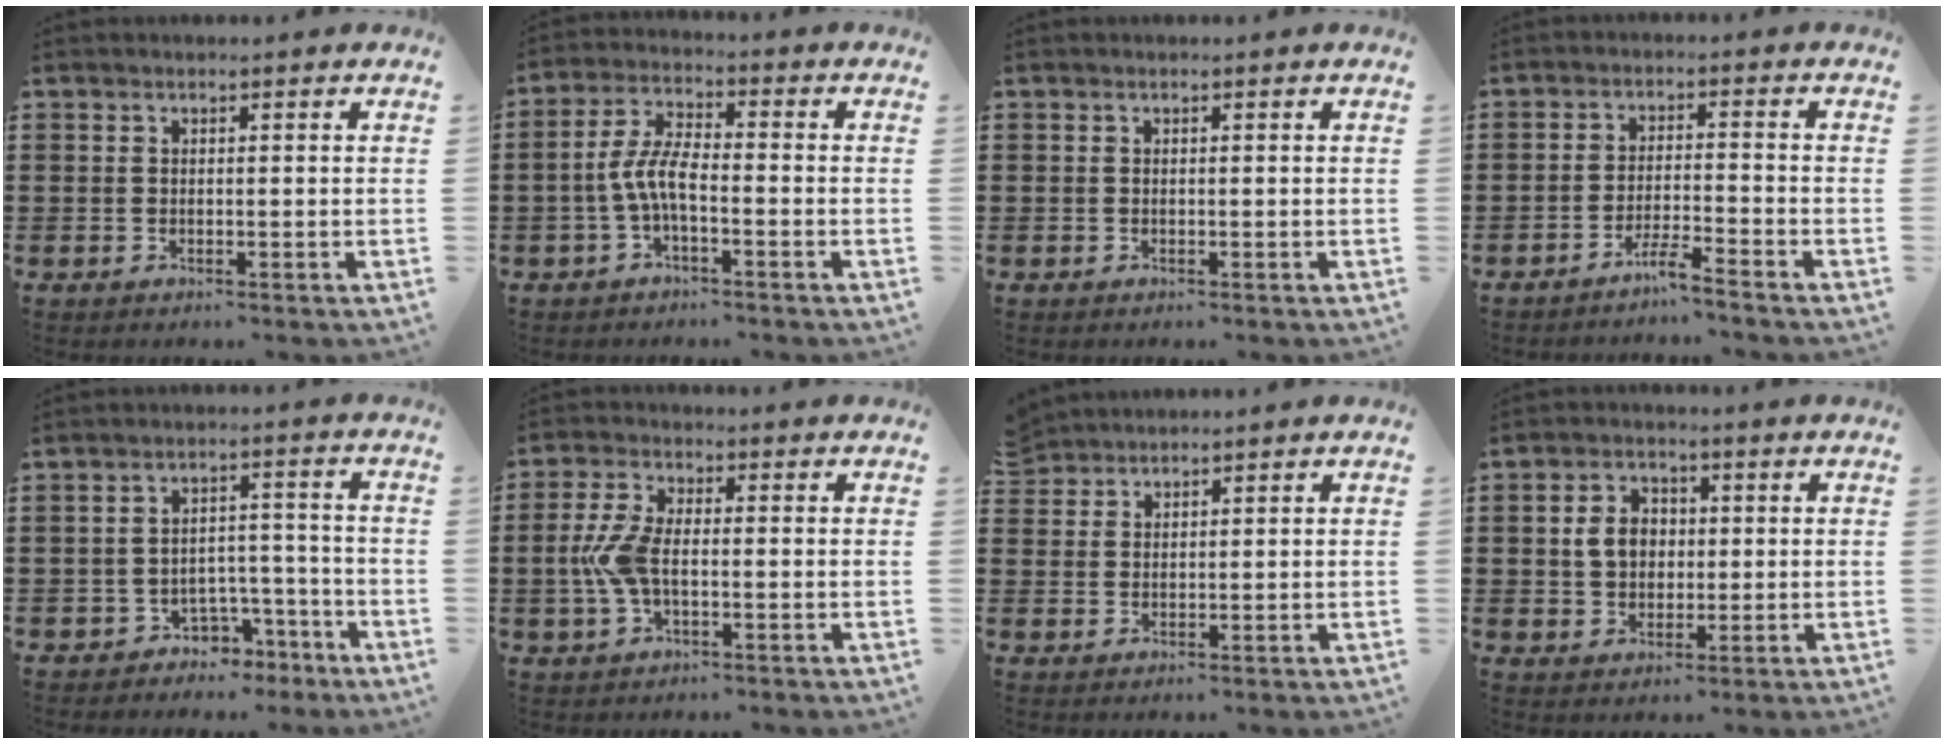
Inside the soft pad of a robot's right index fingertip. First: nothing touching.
{"total": 5.9, "force": [-1.9, 1.8, 5.3], "torque": [-0.128, -0.007, -0.043]}
{"total": 0.0}
{"total": 3.8, "force": [-3.4, -0.6, 1.6], "torque": [-0.035, -0.005, -0.068]}
{"total": 3.9, "force": [-3.3, 2.0, 0.7], "torque": [-0.019, 0.013, -0.066]}
{"total": 6.2, "force": [-0.8, 2.9, 5.4], "torque": [-0.132, -0.004, -0.021]}
{"total": 2.6, "force": [2.5, 0.6, -0.3], "torque": [-0.002, -0.001, 0.051]}
{"total": 4.9, "force": [0.3, 4.0, 2.9], "torque": [-0.068, 0.008, -0.001]}